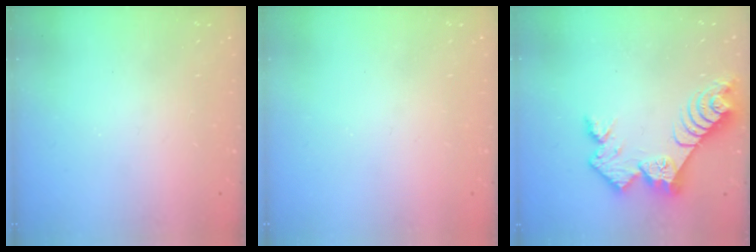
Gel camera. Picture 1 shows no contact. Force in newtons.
{"total": 0.0}
{"total": 11.4, "press": 11.4, "slide": 0.8}